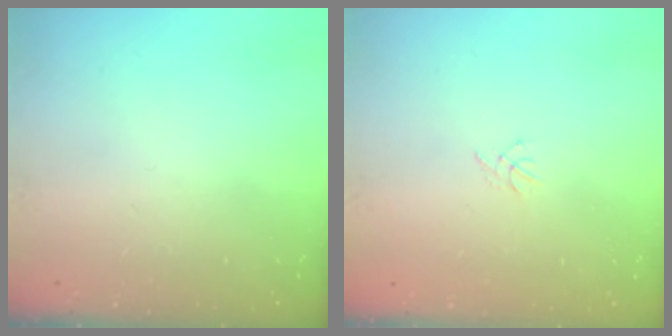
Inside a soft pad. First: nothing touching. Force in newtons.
{"total": 0.5, "press": 0.4, "slide": 0.3}